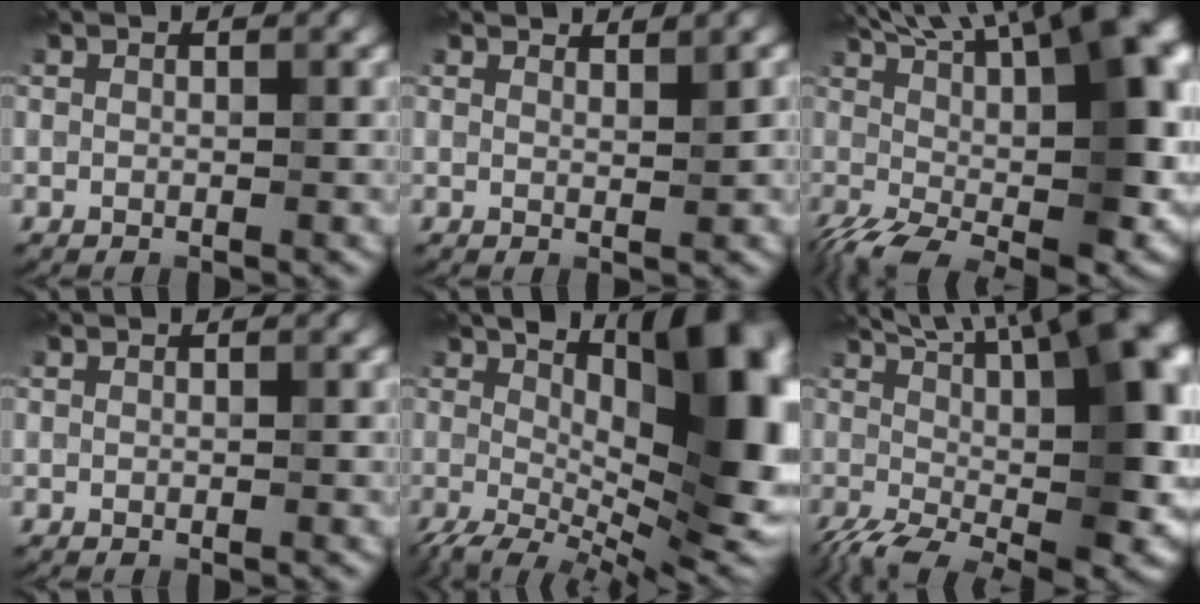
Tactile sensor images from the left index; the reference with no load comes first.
{"total": 1.8, "force": [1.8, -0.1, 0.5], "torque": [-0.009, 0.003, 0.026]}
{"total": 17.7, "force": [3.6, 6.7, 16.0], "torque": [-0.244, 0.019, 0.083]}
{"total": 0.0}
{"total": 16.1, "force": [1.8, 7.0, 14.4], "torque": [-0.200, 0.008, 0.033]}
{"total": 19.1, "force": [2.8, 7.5, 17.3], "torque": [-0.227, 0.021, 0.072]}